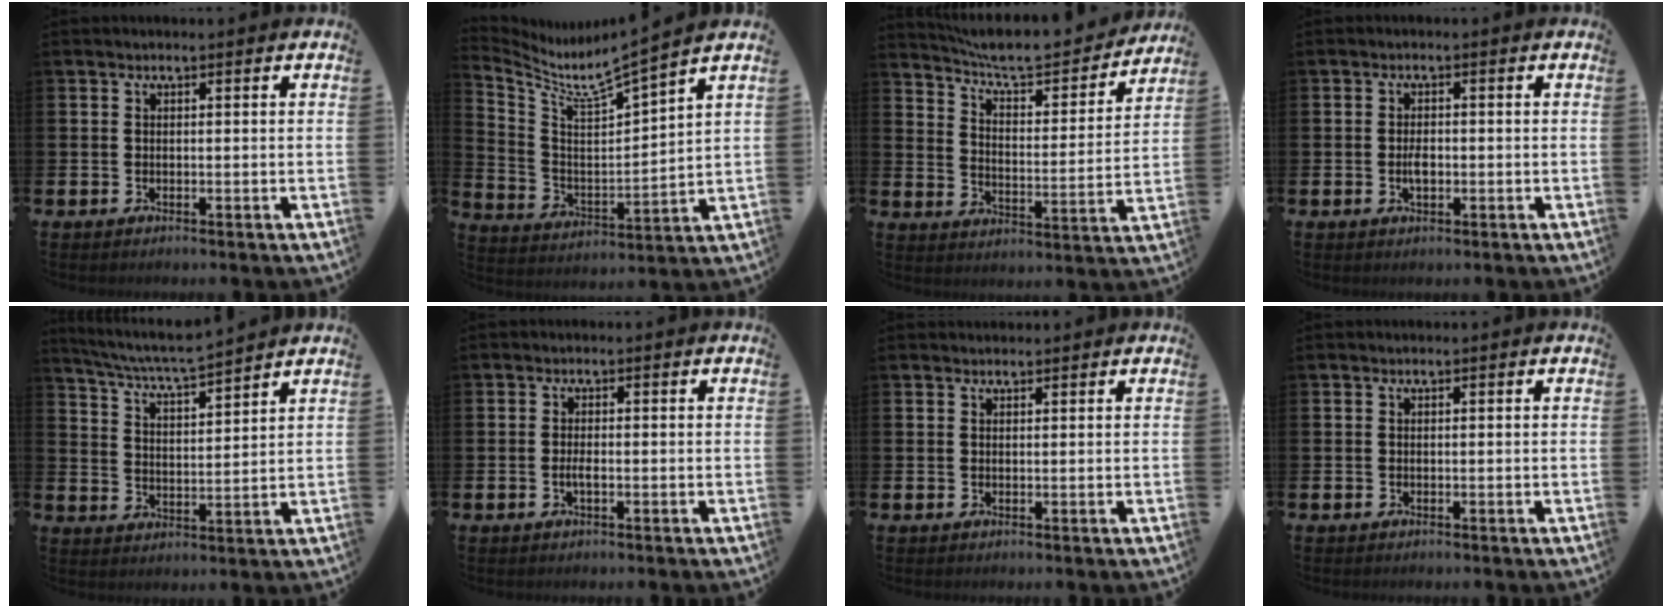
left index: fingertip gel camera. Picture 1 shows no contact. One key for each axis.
{"total": 5.8, "fx": 5.2, "fy": 0.3, "fz": 2.7, "tx": -0.080, "ty": -0.052, "tz": 0.075}
{"total": 7.7, "fx": 7.2, "fy": 1.5, "fz": 2.4, "tx": -0.075, "ty": -0.050, "tz": 0.121}
{"total": 2.0, "fx": -0.3, "fy": 1.1, "fz": 1.6, "tx": -0.023, "ty": -0.001, "tz": -0.008}
{"total": 6.0, "fx": 5.7, "fy": 0.0, "fz": 1.6, "tx": -0.053, "ty": -0.040, "tz": 0.098}
{"total": 1.3, "fx": -0.4, "fy": 0.4, "fz": 1.1, "tx": -0.029, "ty": 0.003, "tz": -0.005}
{"total": 1.0, "fx": 1.0, "fy": 0.3, "fz": 0.0, "tx": 0.007, "ty": 0.000, "tz": 0.016}
{"total": 0.0}